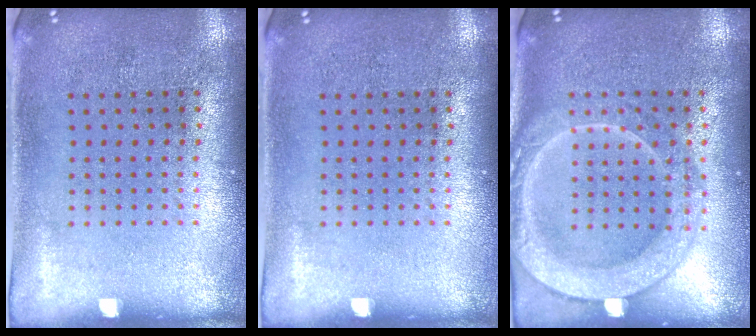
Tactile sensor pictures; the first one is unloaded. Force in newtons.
{"total": 0.0}
{"total": 2.0, "press": 2.0, "slide": 0.3}